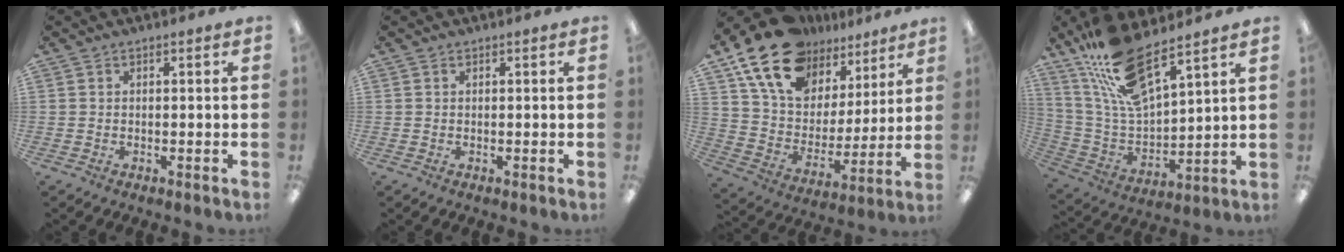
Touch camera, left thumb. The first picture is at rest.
{"total": 0.0}
{"total": 19.8, "force": [14.5, 10.8, 7.8], "torque": [-0.167, -0.082, 0.269]}
{"total": 16.7, "force": [12.5, 4.8, 9.9], "torque": [-0.217, -0.070, 0.222]}